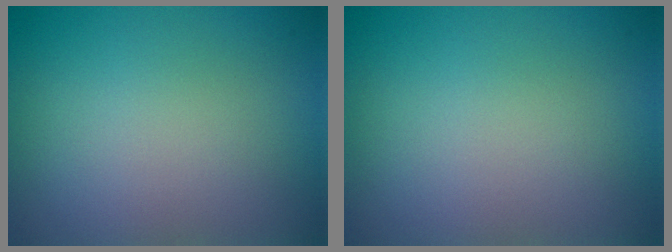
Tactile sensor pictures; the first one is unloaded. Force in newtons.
{"total": 0.0}